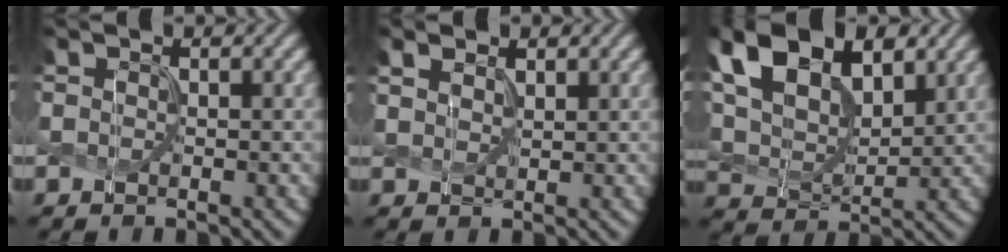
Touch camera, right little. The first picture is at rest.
{"total": 1.8, "force": [1.3, 0.8, 0.9], "torque": [-0.023, 0.000, 0.031]}
{"total": 12.1, "force": [6.6, 6.6, 7.8], "torque": [-0.166, 0.025, 0.099]}